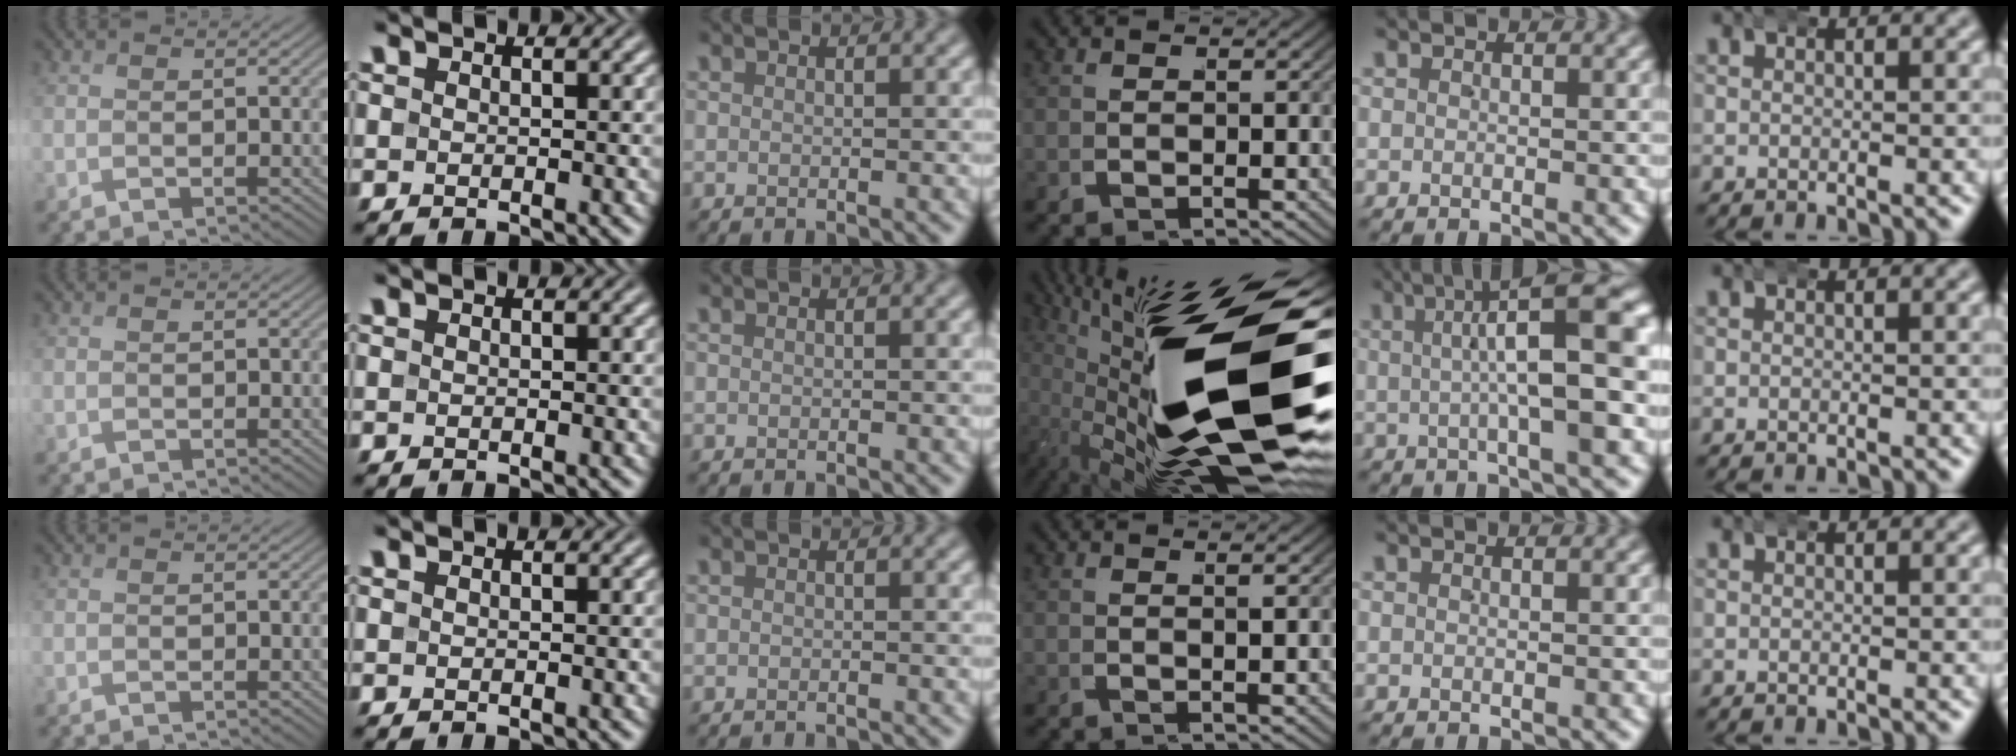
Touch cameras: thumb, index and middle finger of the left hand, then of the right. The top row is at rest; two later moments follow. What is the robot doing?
{"motion": "wrap", "object": "arm wrap"}